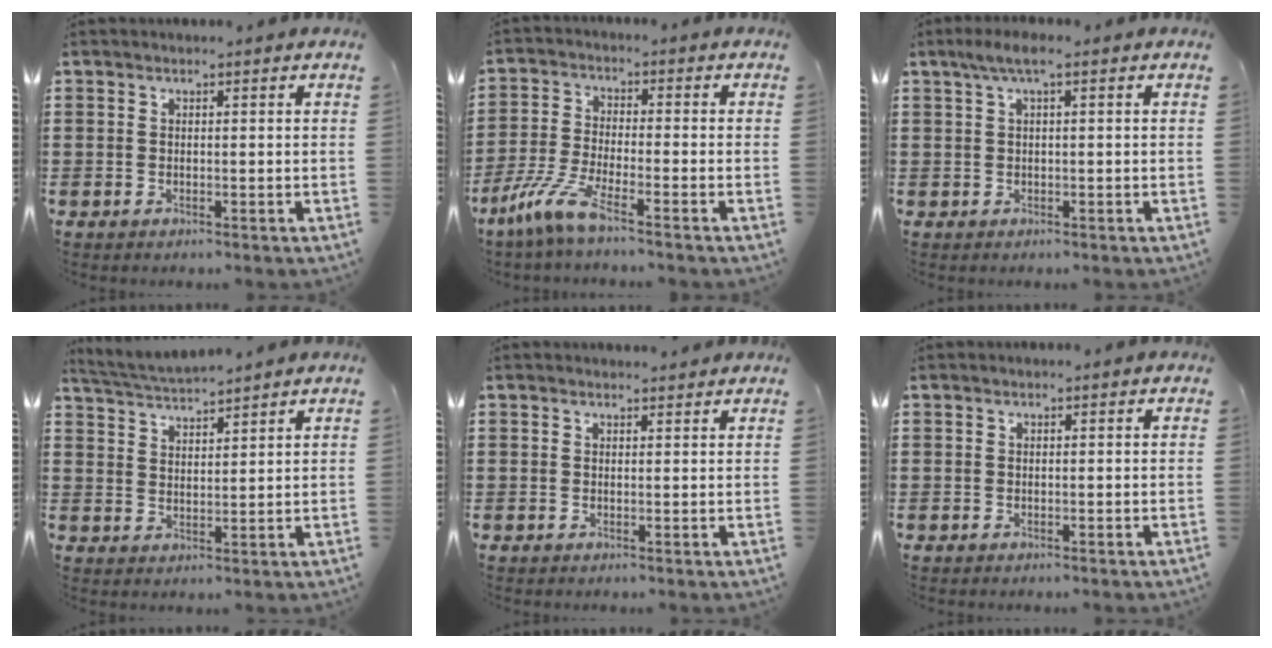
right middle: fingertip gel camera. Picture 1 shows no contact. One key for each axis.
{"total": 7.0, "fx": -5.0, "fy": 0.9, "fz": 4.8, "tx": -0.131, "ty": -0.023, "tz": -0.105}
{"total": 2.2, "fx": 0.8, "fy": 0.4, "fz": 2.0, "tx": -0.040, "ty": 0.004, "tz": 0.013}
{"total": 3.7, "fx": 3.7, "fy": 0.0, "fz": 0.5, "tx": -0.024, "ty": -0.016, "tz": 0.066}
{"total": 0.9, "fx": 0.9, "fy": 0.0, "fz": 0.0, "tx": -0.003, "ty": -0.002, "tz": 0.017}
{"total": 0.0}